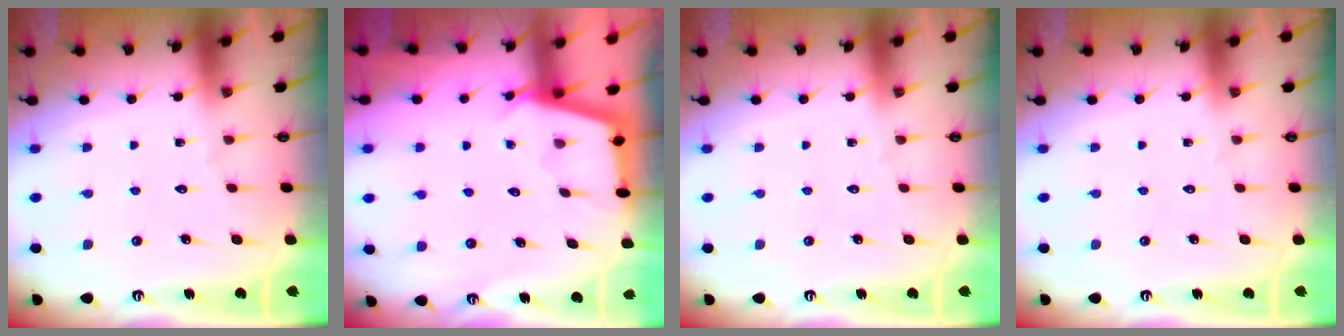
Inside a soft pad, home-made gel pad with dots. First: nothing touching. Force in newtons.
{"total": 2.4, "press": 2.4, "slide": 0.2}
{"total": 0.0}
{"total": 0.0}